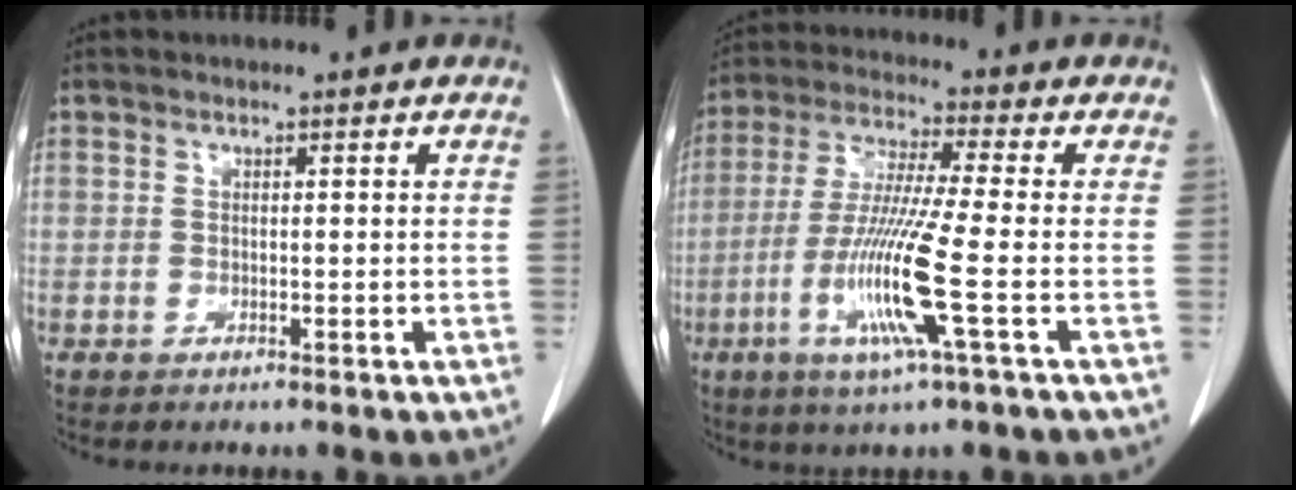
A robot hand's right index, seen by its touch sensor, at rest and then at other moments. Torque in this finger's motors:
{"motor_torque": [1.89, -0.25, 0.89, 0.21]}